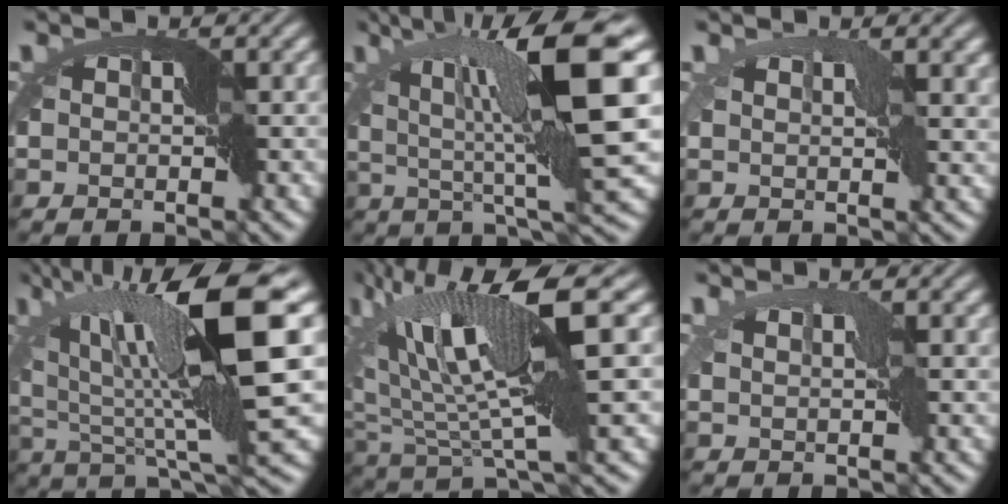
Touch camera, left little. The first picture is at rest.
{"total": 11.9, "force": [2.8, 1.2, 11.5], "torque": [-0.195, 0.019, 0.045]}
{"total": 2.7, "force": [1.3, 0.9, 2.2], "torque": [-0.044, 0.000, 0.023]}
{"total": 13.0, "force": [4.5, 1.7, 12.1], "torque": [-0.206, 0.021, 0.078]}
{"total": 11.1, "force": [4.4, 1.7, 10.0], "torque": [-0.205, 0.013, 0.084]}
{"total": 1.3, "force": [1.0, -0.2, 0.7], "torque": [-0.020, 0.004, 0.017]}